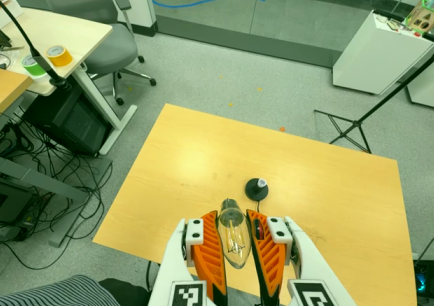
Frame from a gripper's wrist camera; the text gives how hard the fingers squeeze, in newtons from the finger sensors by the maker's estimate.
{"total": 22.6, "left": 25.2, "right": 19.9}